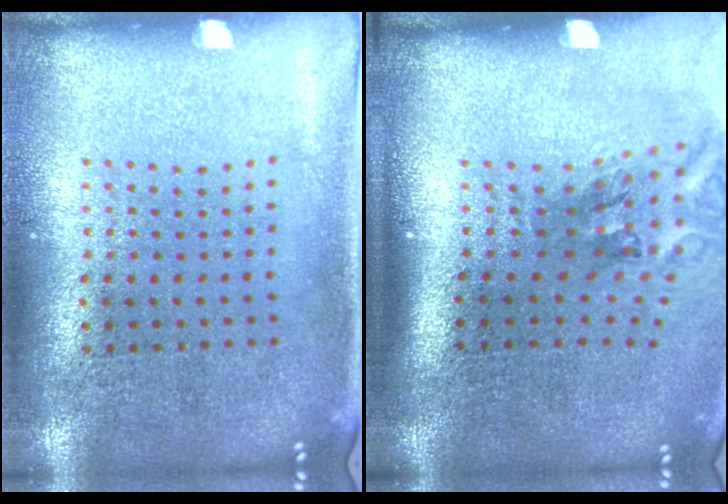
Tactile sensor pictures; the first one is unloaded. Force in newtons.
{"total": 2.1, "press": 1.3, "slide": 1.6}